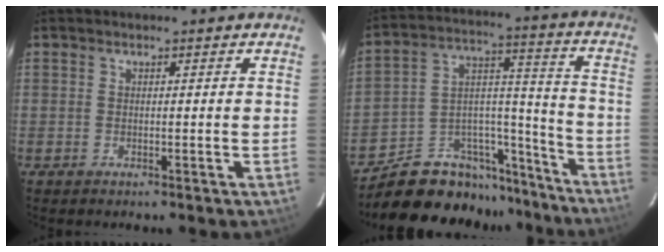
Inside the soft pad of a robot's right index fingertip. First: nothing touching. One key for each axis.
{"total": 19.2, "fx": -16.5, "fy": 8.7, "fz": 4.4, "tx": -0.075, "ty": 0.078, "tz": -0.244}